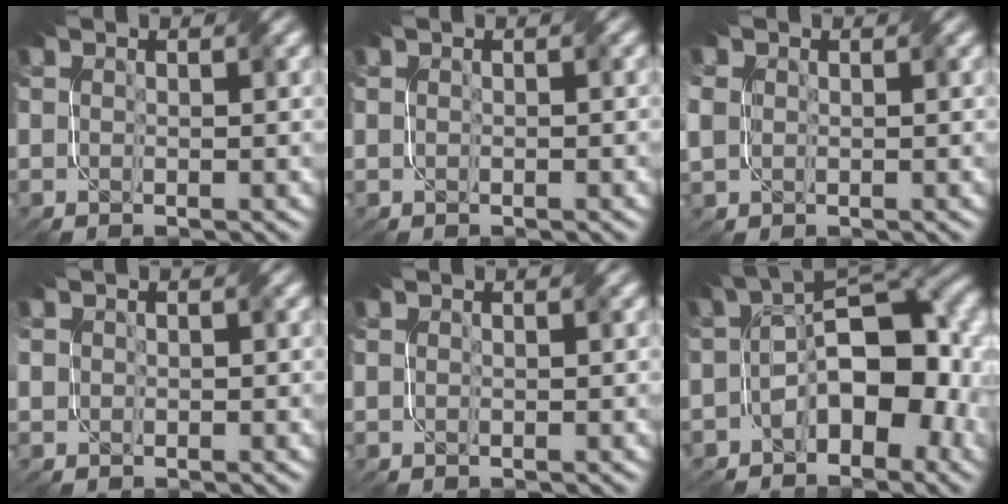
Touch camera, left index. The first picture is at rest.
{"total": 0.0}
{"total": 3.0, "force": [0.3, 2.5, 1.6], "torque": [-0.045, 0.004, 0.012]}
{"total": 1.7, "force": [-0.2, 1.5, 0.8], "torque": [0.003, -0.001, -0.003]}
{"total": 0.0}
{"total": 11.0, "force": [-3.0, 6.3, 8.5], "torque": [-0.099, 0.008, -0.055]}